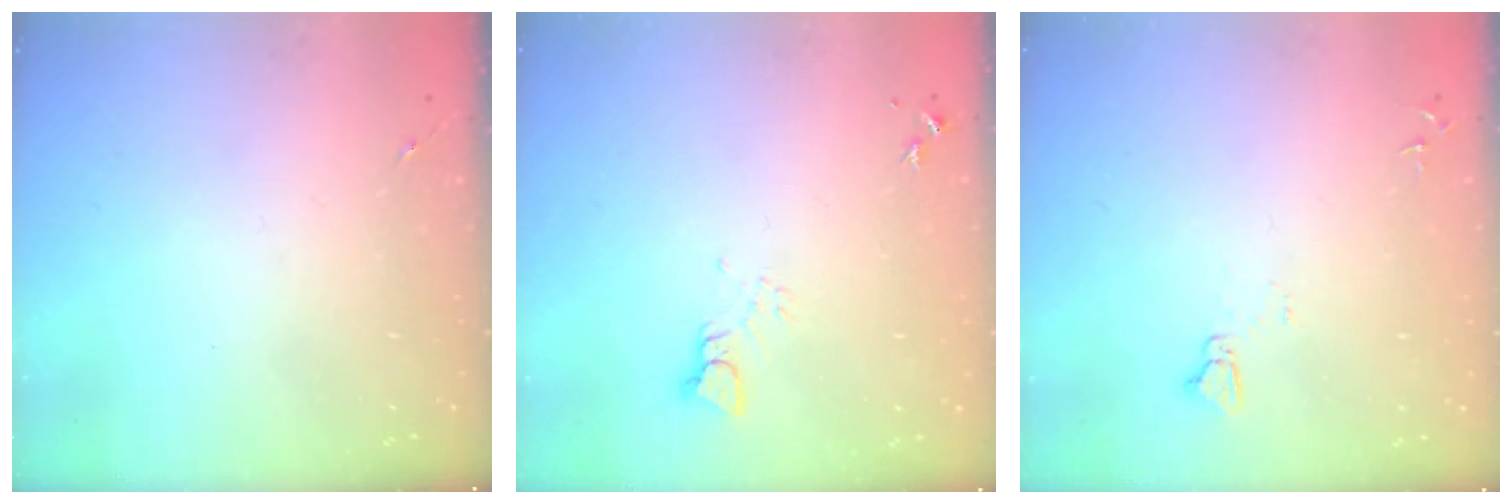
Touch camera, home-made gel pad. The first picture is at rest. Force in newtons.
{"total": 3.4, "press": 3.4, "slide": 0.1}
{"total": 3.6, "press": 3.6, "slide": 0.4}